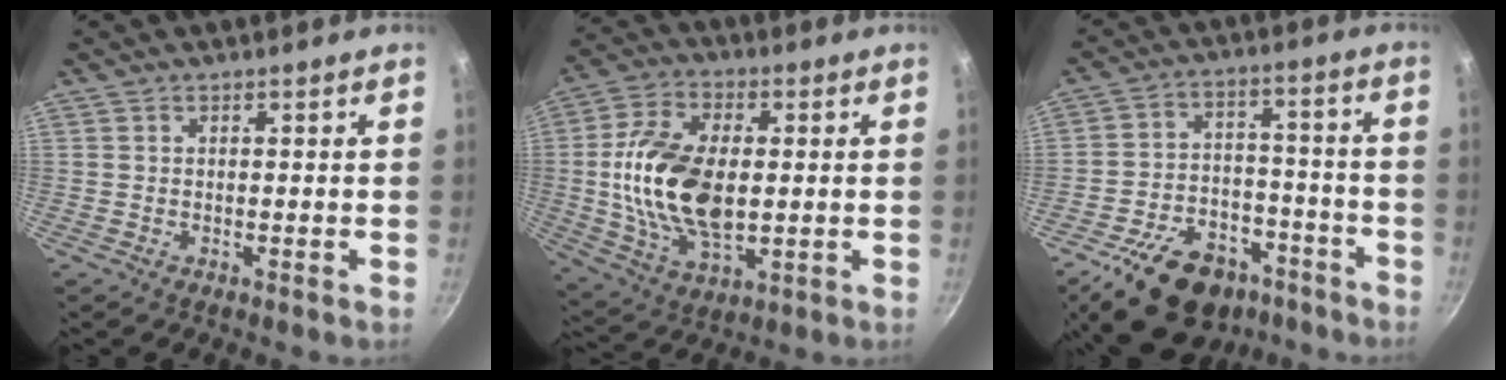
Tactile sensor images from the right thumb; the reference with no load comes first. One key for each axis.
{"total": 17.7, "fx": 0.3, "fy": 10.3, "fz": 14.4, "tx": -0.261, "ty": 0.004, "tz": 0.007}
{"total": 20.8, "fx": -13.8, "fy": 12.0, "fz": 10.1, "tx": -0.133, "ty": 0.081, "tz": -0.204}